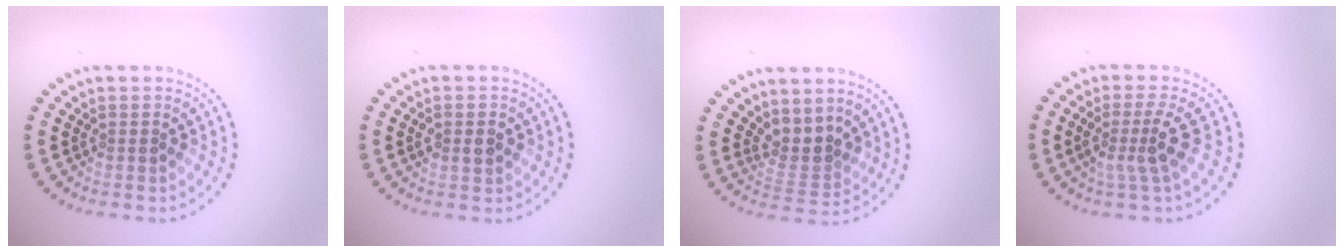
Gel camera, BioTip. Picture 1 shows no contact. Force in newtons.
{"total": 1.4, "press": 1.4, "slide": 0.2}
{"total": 2.8, "press": 2.0, "slide": 2.0}
{"total": 2.9, "press": 2.1, "slide": 2.0}